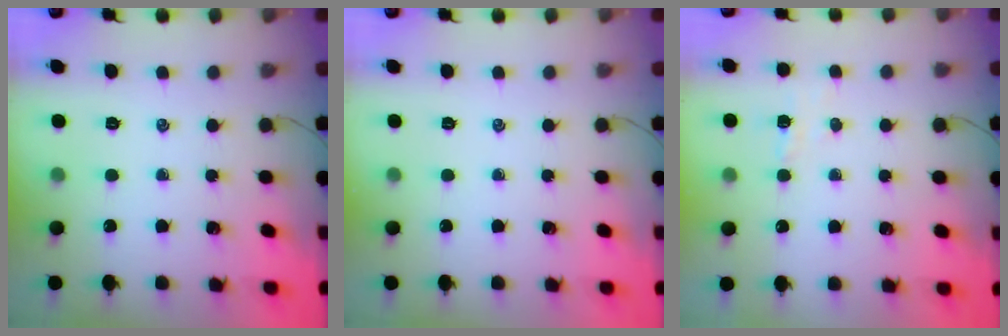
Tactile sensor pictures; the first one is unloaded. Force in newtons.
{"total": 0.0}
{"total": 2.9, "press": 2.8, "slide": 0.8}